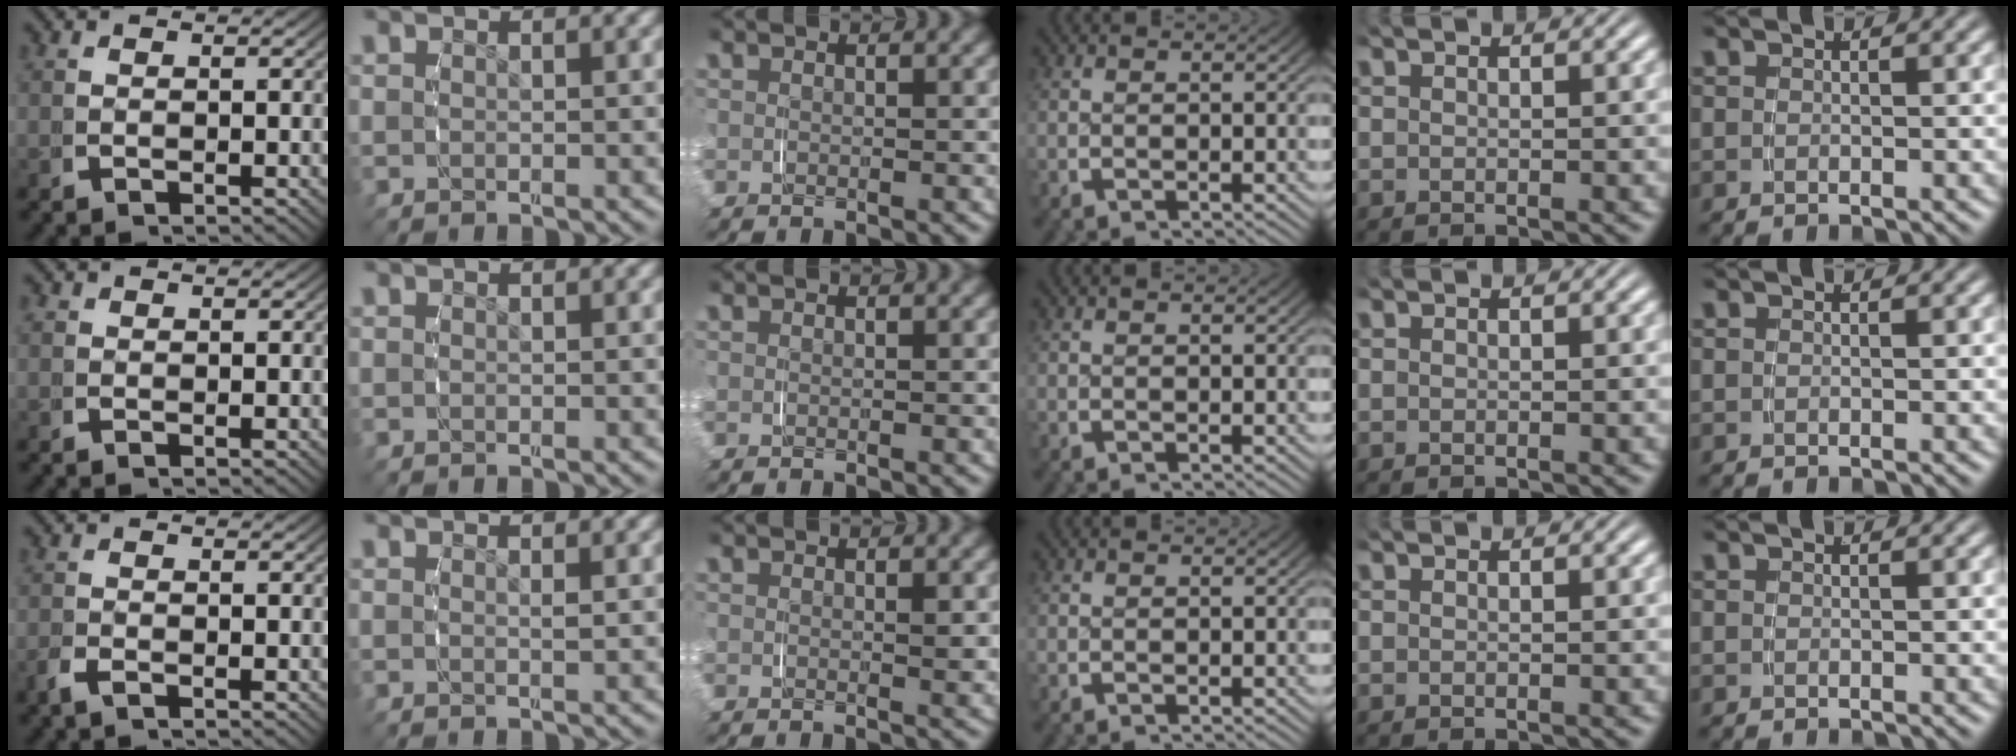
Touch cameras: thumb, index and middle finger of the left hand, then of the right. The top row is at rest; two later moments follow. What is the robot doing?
{"motion": "grasp_and_lifting", "object": "toothpaste"}